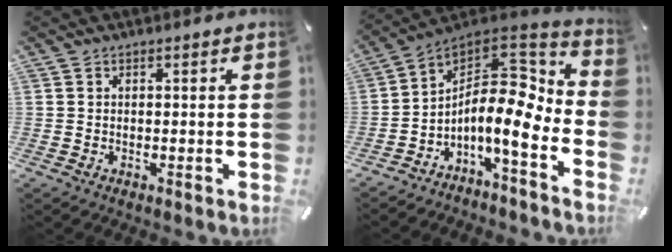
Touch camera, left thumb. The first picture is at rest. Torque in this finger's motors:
{"motor_torque": [0.51, 0.83, 0.98, 1.31, 0.15]}